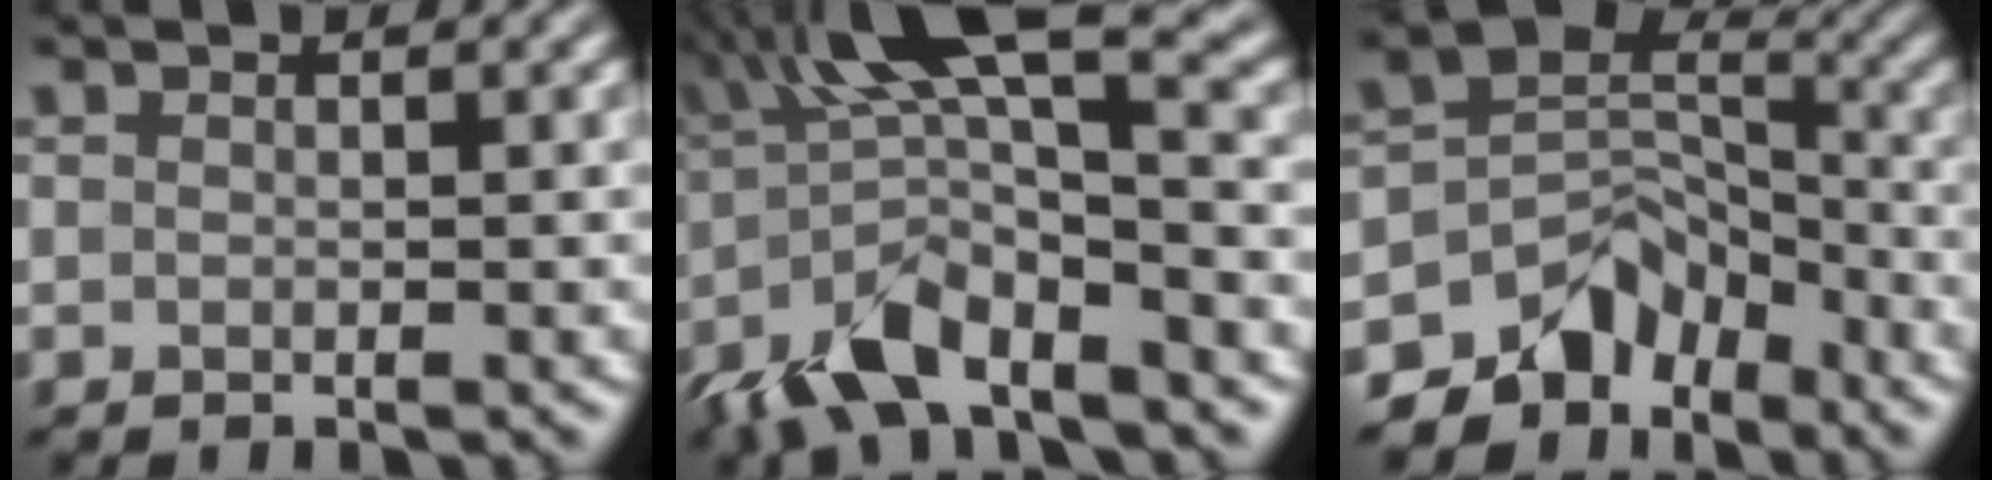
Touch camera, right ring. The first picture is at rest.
{"total": 9.5, "force": [-3.2, 2.6, 8.6], "torque": [-0.162, 0.017, -0.071]}
{"total": 7.1, "force": [-4.8, 4.7, 2.4], "torque": [-0.026, 0.003, -0.099]}